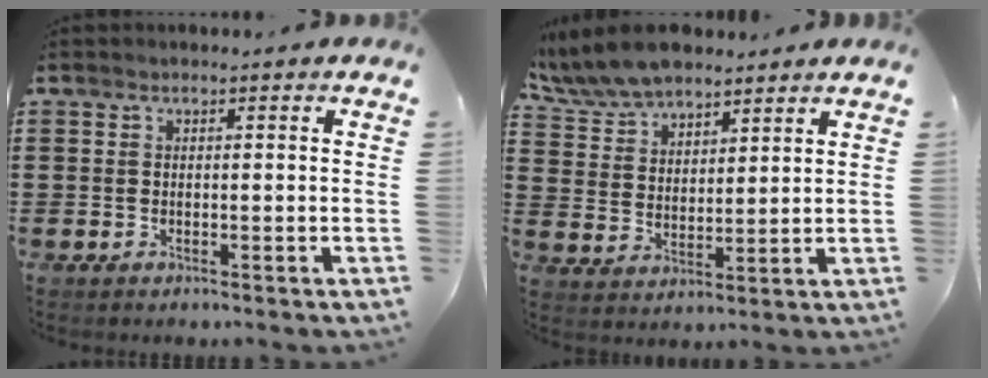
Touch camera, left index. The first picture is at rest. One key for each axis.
{"total": 8.0, "fx": 7.2, "fy": 2.5, "fz": 2.5, "tx": -0.079, "ty": -0.015, "tz": 0.136}